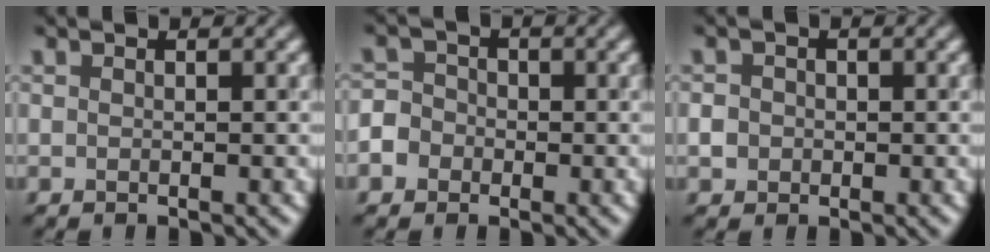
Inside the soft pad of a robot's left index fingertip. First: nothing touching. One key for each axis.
{"total": 3.9, "fx": -1.6, "fy": 3.3, "fz": 1.0, "tx": -0.001, "ty": 0.003, "tz": -0.044}
{"total": 1.5, "fx": -0.3, "fy": 1.3, "fz": 0.5, "tx": -0.003, "ty": -0.002, "tz": -0.006}